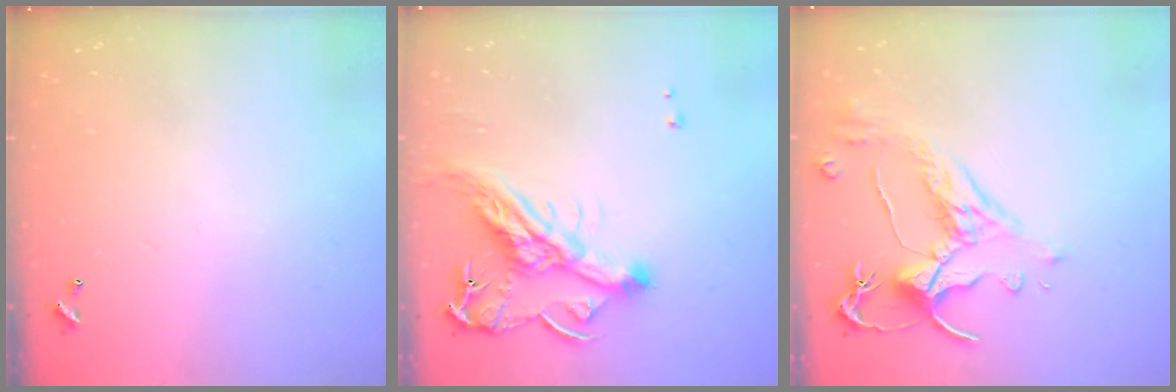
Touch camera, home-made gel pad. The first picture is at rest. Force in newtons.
{"total": 12.8, "press": 12.8, "slide": 1.1}
{"total": 2.6, "press": 2.2, "slide": 1.3}